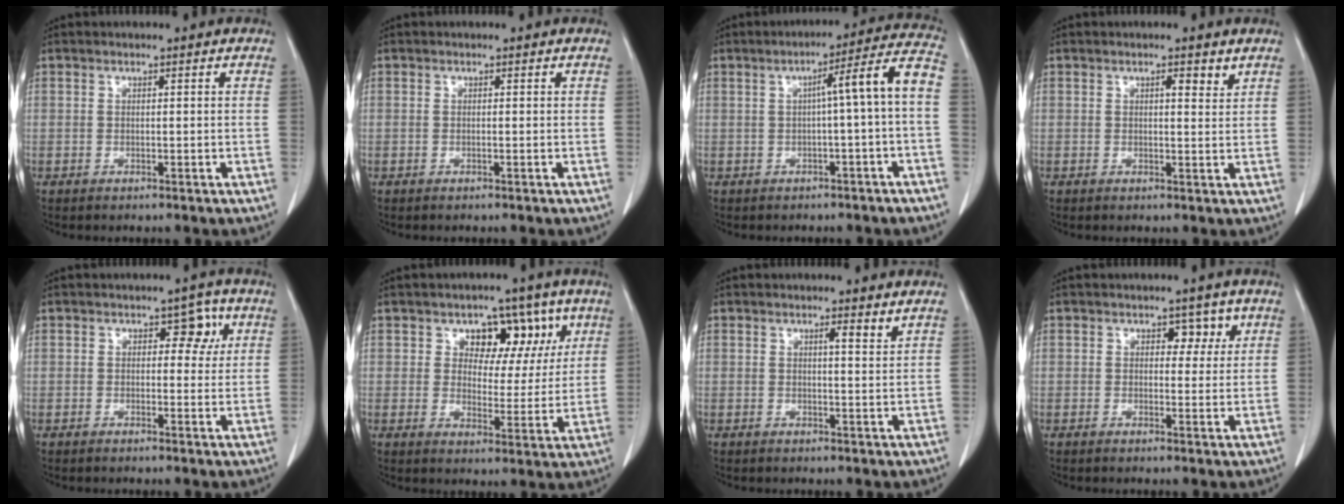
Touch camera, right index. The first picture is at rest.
{"total": 0.0}
{"total": 8.3, "force": [-0.7, -0.7, 8.3], "torque": [-0.109, 0.025, -0.011]}
{"total": 1.9, "force": [1.3, 0.5, 1.3], "torque": [-0.020, -0.004, 0.017]}
{"total": 3.8, "force": [1.3, 2.3, 2.8], "torque": [-0.025, 0.014, 0.015]}
{"total": 9.2, "force": [4.3, 6.3, 5.2], "torque": [-0.049, 0.017, 0.060]}
{"total": 1.8, "force": [1.3, 0.0, 1.2], "torque": [-0.020, -0.004, 0.020]}
{"total": 3.0, "force": [1.4, 2.1, 1.6], "torque": [-0.010, 0.005, 0.016]}